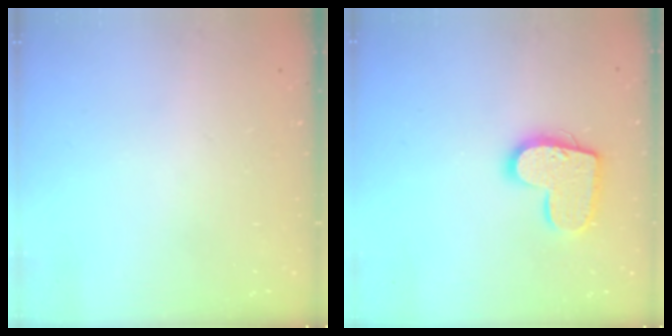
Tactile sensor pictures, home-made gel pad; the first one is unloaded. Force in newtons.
{"total": 14.3, "press": 14.3, "slide": 0.8}